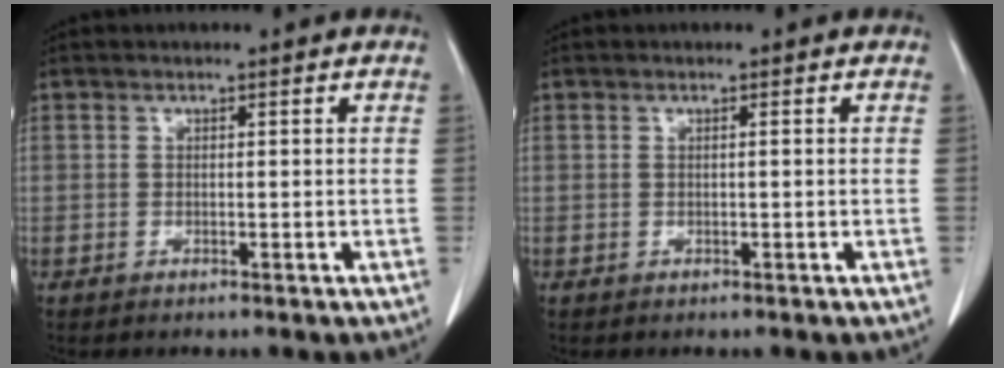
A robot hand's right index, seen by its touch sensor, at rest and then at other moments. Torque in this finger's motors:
{"motor_torque": [-0.10, 0.07, -0.02, 0.00]}